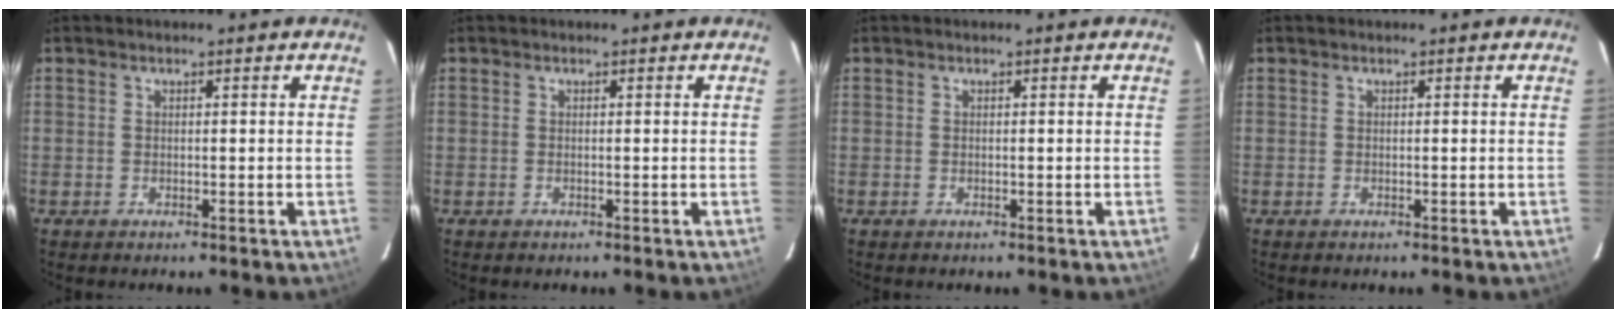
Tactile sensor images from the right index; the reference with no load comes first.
{"total": 0.0}
{"total": 0.0}
{"total": 0.0}